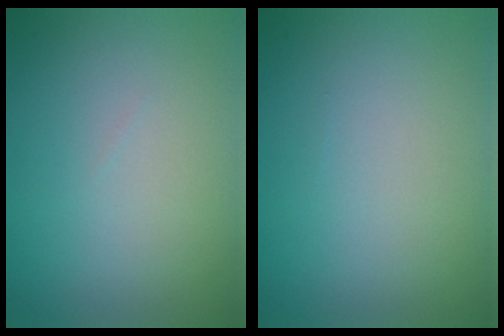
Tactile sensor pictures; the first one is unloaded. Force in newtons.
{"total": 0.0}